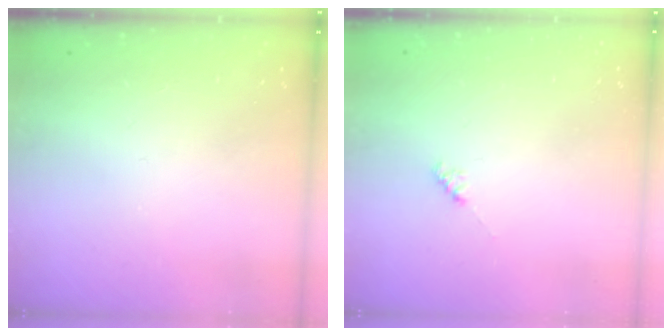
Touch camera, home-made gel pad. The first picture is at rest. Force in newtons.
{"total": 2.1, "press": 2.0, "slide": 0.5}